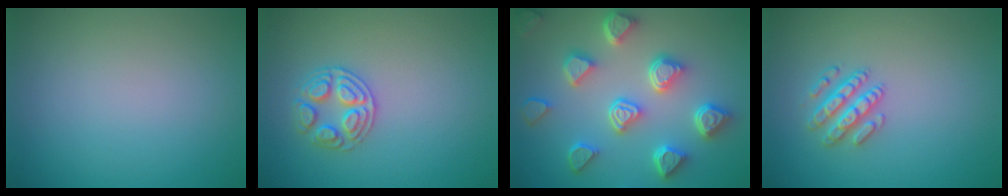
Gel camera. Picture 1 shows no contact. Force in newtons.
{"total": 2.7, "press": 2.7, "slide": 0.3}
{"total": 6.9, "press": 5.7, "slide": 3.9}
{"total": 2.6, "press": 2.6, "slide": 0.5}